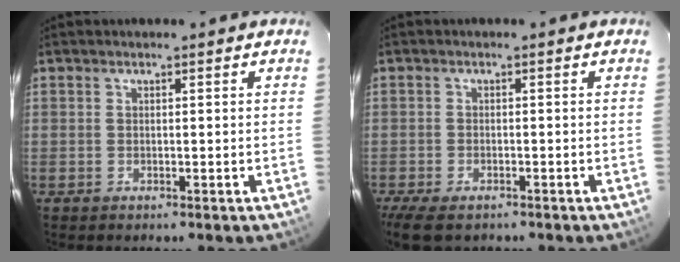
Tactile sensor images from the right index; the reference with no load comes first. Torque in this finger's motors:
{"motor_torque": [1.14, -1.00, 0.17, 0.07]}